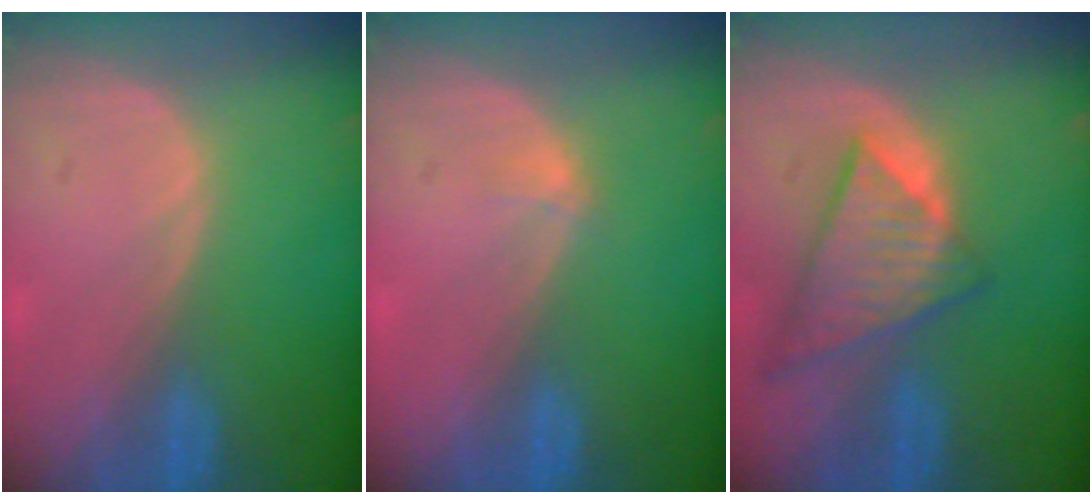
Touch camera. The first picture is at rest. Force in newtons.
{"total": 1.1, "press": 0.8, "slide": 0.7}
{"total": 9.0, "press": 7.8, "slide": 4.4}